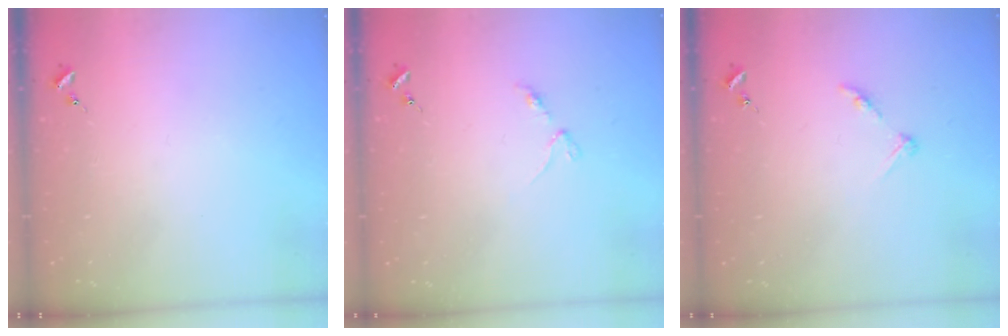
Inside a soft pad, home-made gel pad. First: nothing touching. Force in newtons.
{"total": 2.9, "press": 2.8, "slide": 0.4}
{"total": 5.2, "press": 5.2, "slide": 0.6}